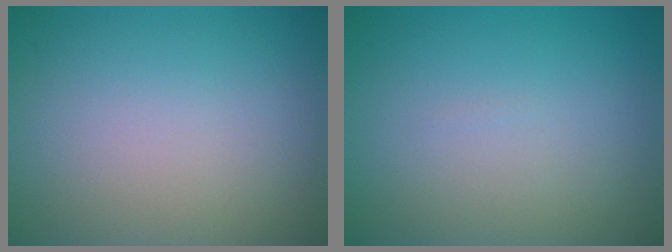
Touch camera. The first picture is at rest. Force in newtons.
{"total": 0.0}